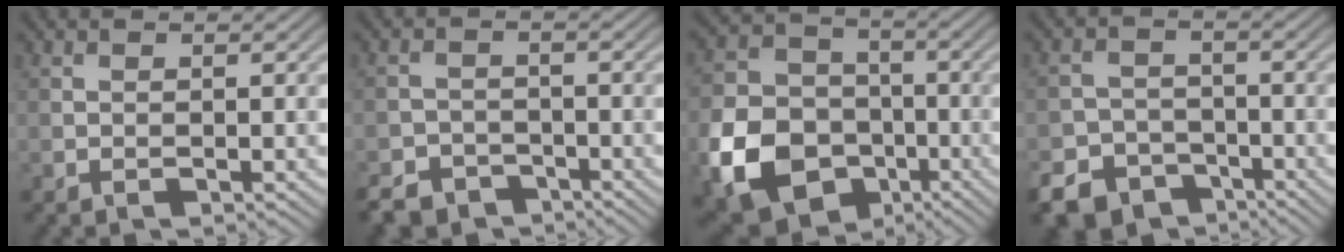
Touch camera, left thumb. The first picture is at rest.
{"total": 4.9, "force": [-3.9, 2.7, 1.1], "torque": [-0.017, -0.002, -0.071]}
{"total": 14.1, "force": [-5.3, 10.8, 7.3], "torque": [-0.188, -0.038, -0.110]}
{"total": 8.2, "force": [-5.9, 5.3, 2.2], "torque": [-0.042, -0.014, -0.100]}